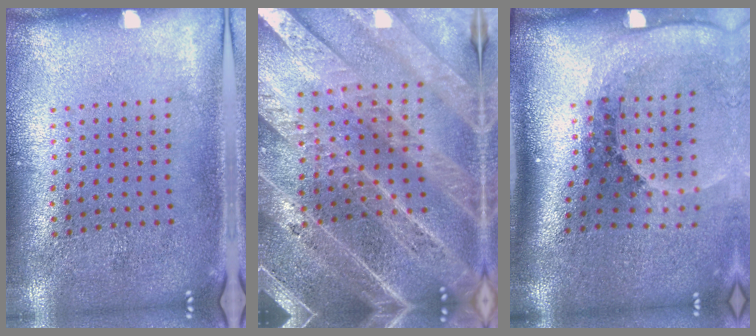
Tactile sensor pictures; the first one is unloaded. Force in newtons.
{"total": 4.9, "press": 4.3, "slide": 2.3}
{"total": 2.7, "press": 1.8, "slide": 2.0}